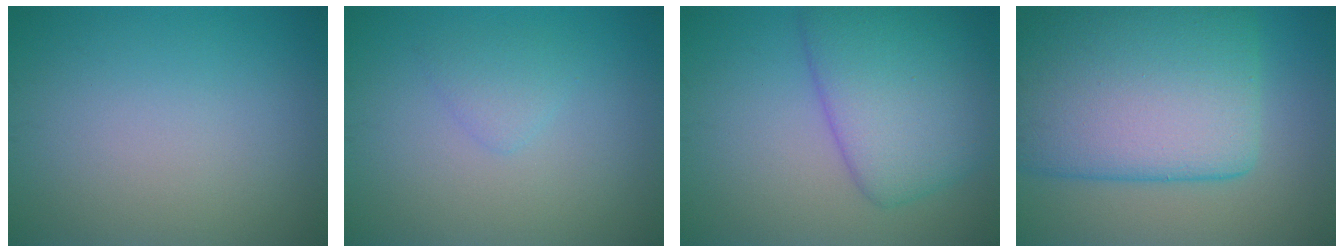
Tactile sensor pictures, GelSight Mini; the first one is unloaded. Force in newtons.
{"total": 1.4, "press": 1.4, "slide": 0.1}
{"total": 7.2, "press": 7.2, "slide": 0.2}
{"total": 14.3, "press": 14.3, "slide": 0.9}